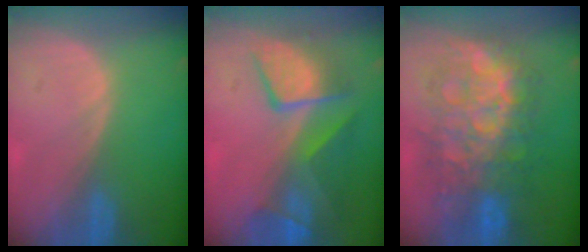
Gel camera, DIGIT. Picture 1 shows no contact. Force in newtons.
{"total": 10.1, "press": 8.7, "slide": 5.0}
{"total": 12.3, "press": 12.3, "slide": 1.3}